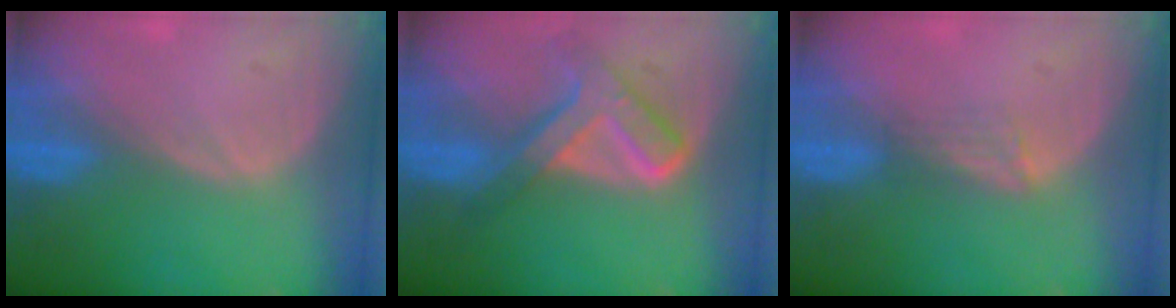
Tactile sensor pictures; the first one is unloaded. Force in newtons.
{"total": 7.8, "press": 6.7, "slide": 4.1}
{"total": 2.0, "press": 1.6, "slide": 1.3}